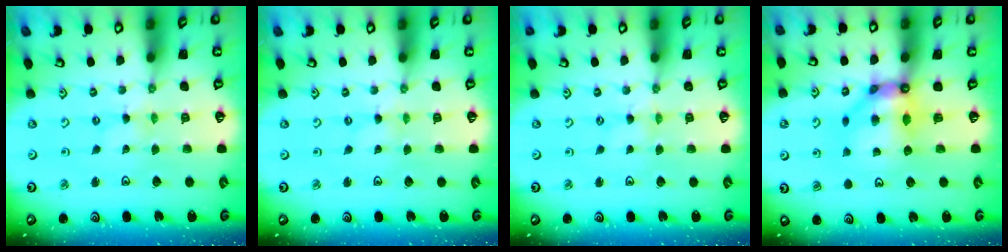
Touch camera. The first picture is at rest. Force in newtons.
{"total": 0.0}
{"total": 0.0}
{"total": 9.0, "press": 8.9, "slide": 1.0}